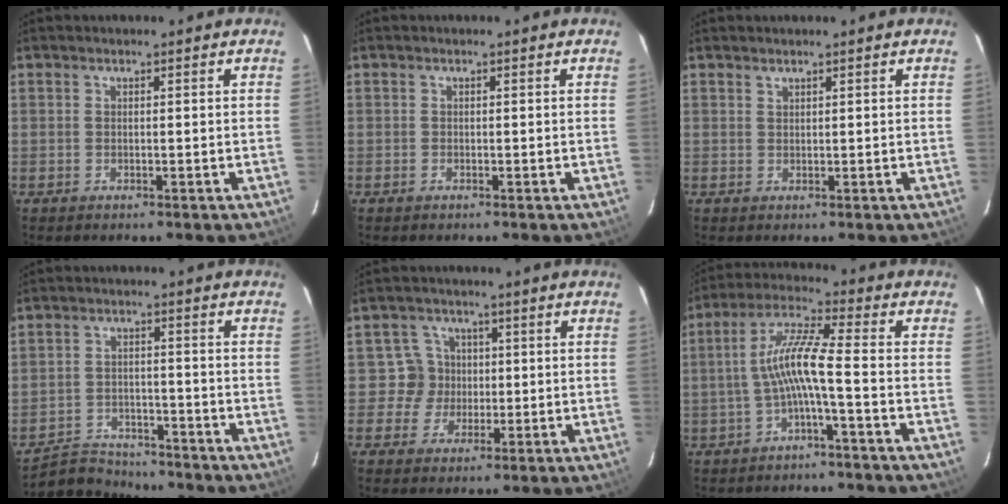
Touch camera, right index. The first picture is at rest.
{"total": 0.0}
{"total": 0.5, "force": [0.5, 0.1, 0.1], "torque": [0.000, 0.001, 0.011]}
{"total": 7.7, "force": [-7.2, 2.8, 0.2], "torque": [-0.028, 0.013, -0.118]}
{"total": 4.6, "force": [0.0, 4.6, -0.3], "torque": [0.014, 0.011, -0.006]}
{"total": 7.8, "force": [-2.4, 0.0, 7.5], "torque": [-0.167, 0.016, -0.043]}